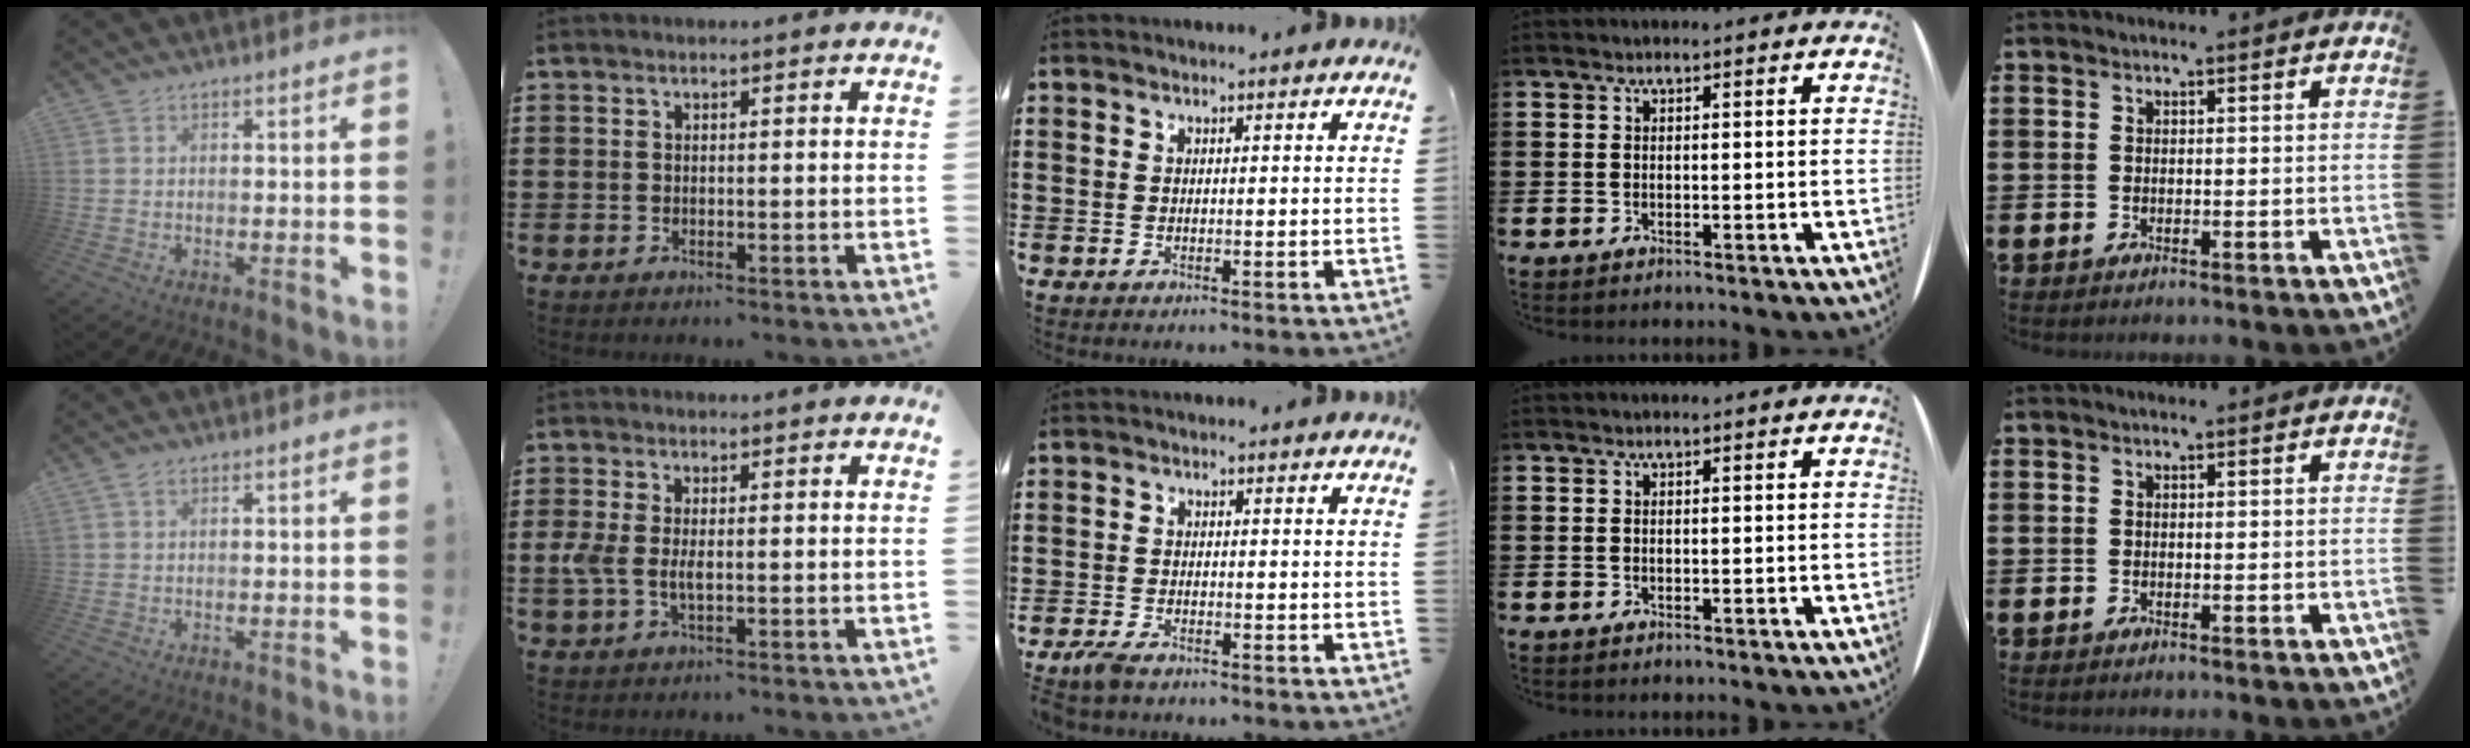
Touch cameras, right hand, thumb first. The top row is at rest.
{"thumb": {"total": 2.1, "force": [1.4, 1.0, 1.3], "torque": [-0.026, 0.002, 0.025]}, "index": {"total": 3.7, "force": [-0.4, 1.7, 3.2], "torque": [-0.079, -0.003, -0.014]}, "middle": {"total": 2.4, "force": [-1.9, 0.6, 1.2], "torque": [-0.037, -0.001, -0.042]}}